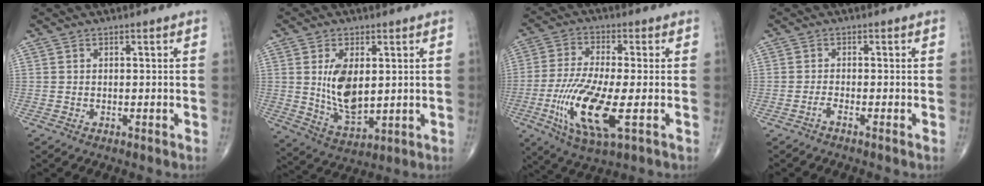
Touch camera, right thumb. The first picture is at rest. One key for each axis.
{"total": 10.4, "fx": 1.6, "fy": 5.6, "fz": 8.6, "tx": -0.145, "ty": -0.020, "tz": 0.043}
{"total": 14.5, "fx": -3.6, "fy": 4.0, "fz": 13.5, "tx": -0.289, "ty": -0.012, "tz": -0.066}
{"total": 1.1, "fx": -0.8, "fy": -0.2, "fz": 0.7, "tx": -0.021, "ty": 0.004, "tz": -0.019}